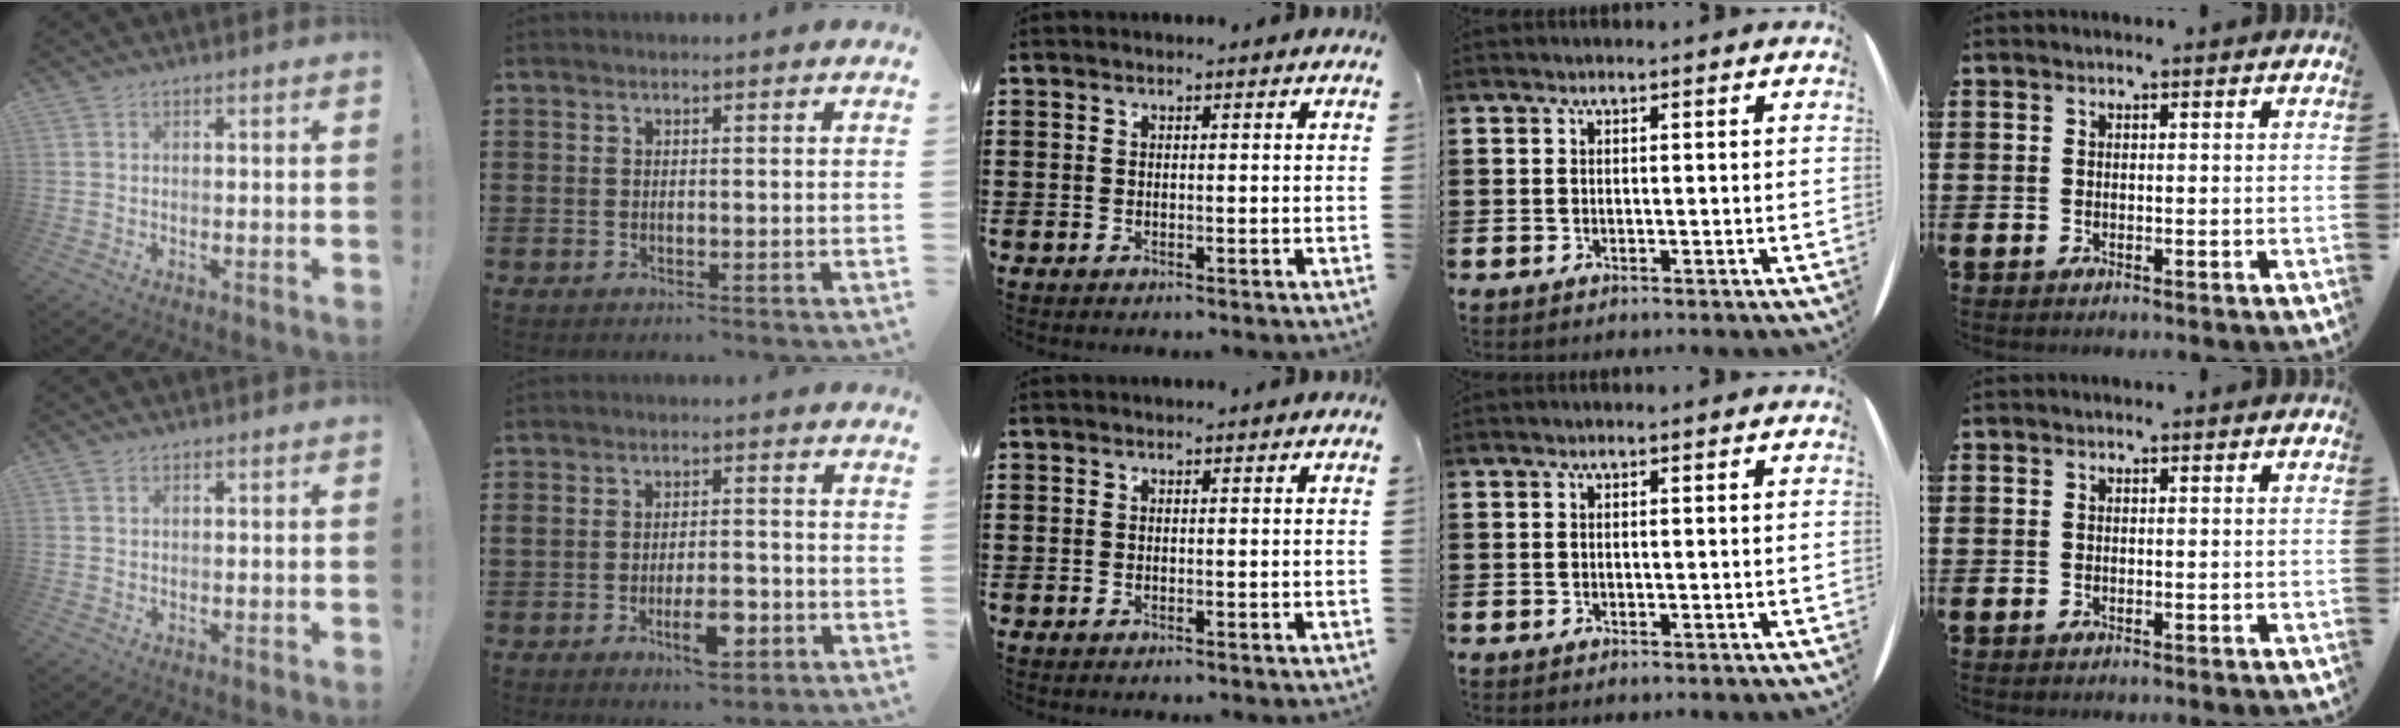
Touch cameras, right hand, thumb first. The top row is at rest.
{"thumb": {"total": 0.6, "force": [0.4, 0.1, 0.5], "torque": [-0.004, -0.002, 0.006]}, "index": {"total": 6.2, "force": [-2.6, 2.7, 5.0], "torque": [-0.092, 0.005, -0.047]}}